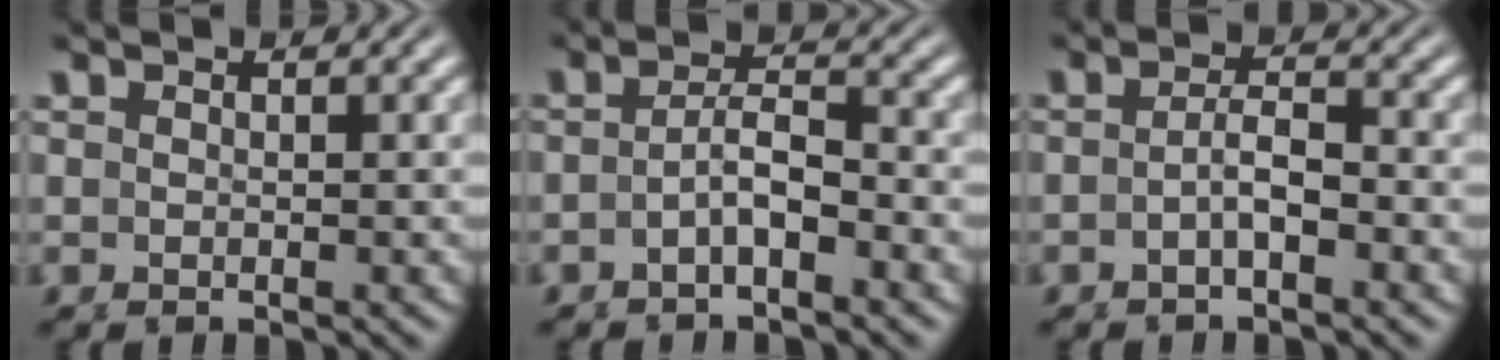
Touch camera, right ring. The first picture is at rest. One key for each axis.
{"total": 2.5, "fx": -1.6, "fy": 0.4, "fz": 1.9, "tx": -0.032, "ty": -0.007, "tz": -0.024}
{"total": 2.1, "fx": -1.2, "fy": 0.1, "fz": 1.7, "tx": -0.028, "ty": -0.004, "tz": -0.020}